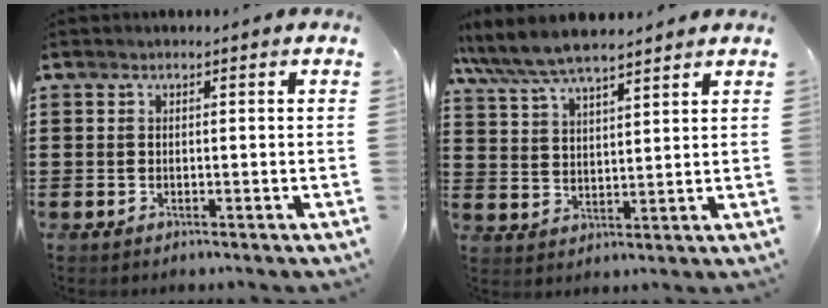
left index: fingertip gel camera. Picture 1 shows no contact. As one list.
[{"total": 6.6, "force": [6.1, 1.2, 2.4], "torque": [-0.069, -0.020, 0.110]}]